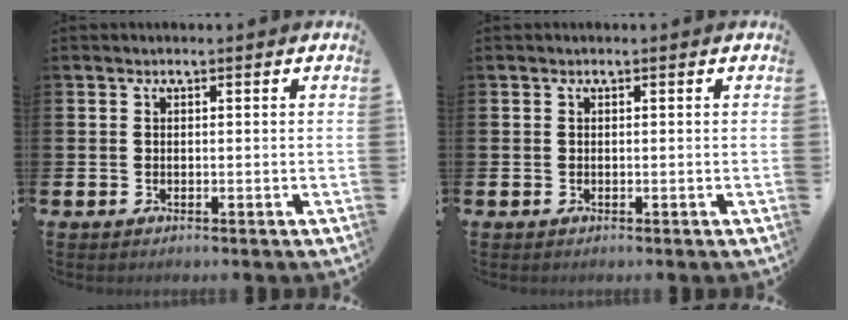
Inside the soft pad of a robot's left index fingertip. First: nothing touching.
{"total": 0.0}